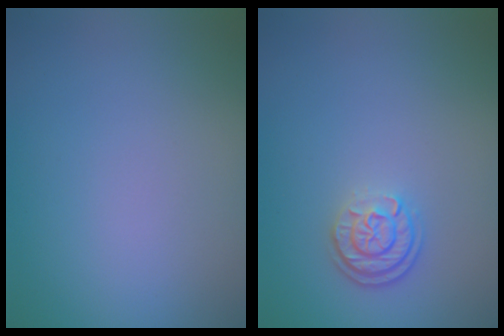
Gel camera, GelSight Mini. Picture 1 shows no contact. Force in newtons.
{"total": 2.5, "press": 2.0, "slide": 1.5}